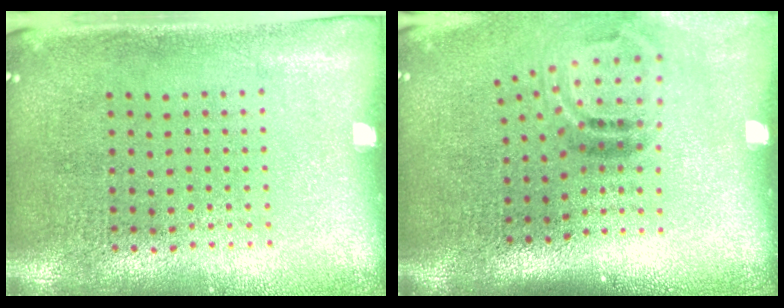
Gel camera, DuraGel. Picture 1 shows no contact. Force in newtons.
{"total": 2.0, "press": 1.3, "slide": 1.6}